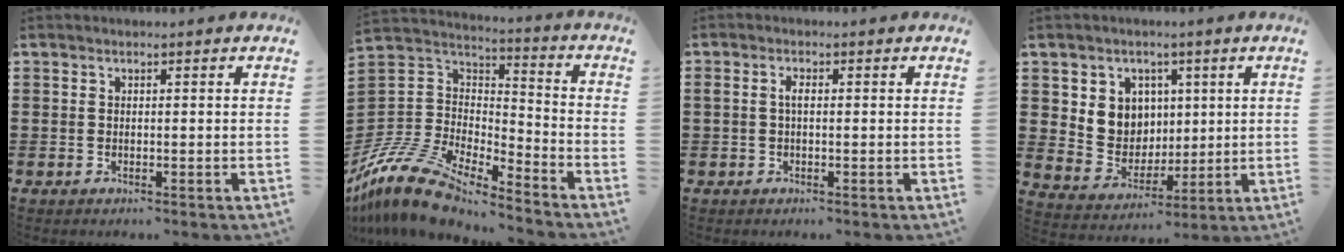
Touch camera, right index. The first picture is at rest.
{"total": 12.8, "force": [-11.3, 3.6, 4.9], "torque": [-0.120, 0.014, -0.227]}
{"total": 1.7, "force": [-0.1, 0.7, 1.5], "torque": [-0.029, 0.003, -0.003]}
{"total": 6.8, "force": [2.5, 6.3, 1.0], "torque": [-0.049, -0.004, 0.047]}